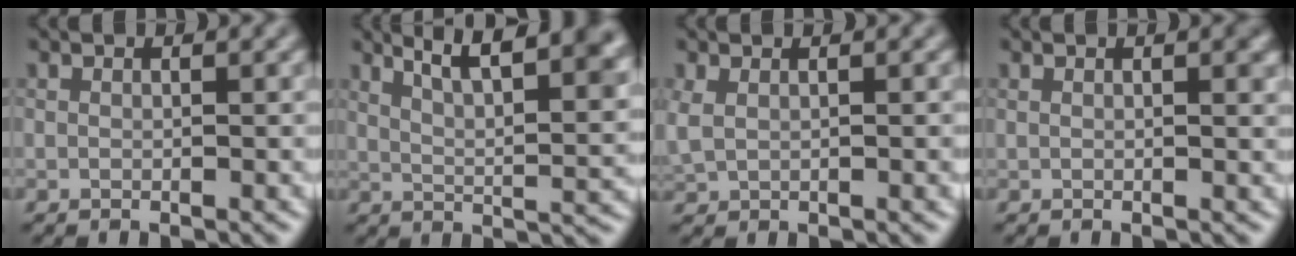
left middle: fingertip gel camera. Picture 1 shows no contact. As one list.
[{"total": 9.9, "force": [6.2, 3.1, 7.1], "torque": [-0.078, 0.021, 0.083]}, {"total": 2.3, "force": [0.5, 1.3, 1.8], "torque": [-0.038, 0.003, 0.022]}, {"total": 1.8, "force": [0.8, 0.8, 1.4], "torque": [-0.006, 0.002, 0.013]}]